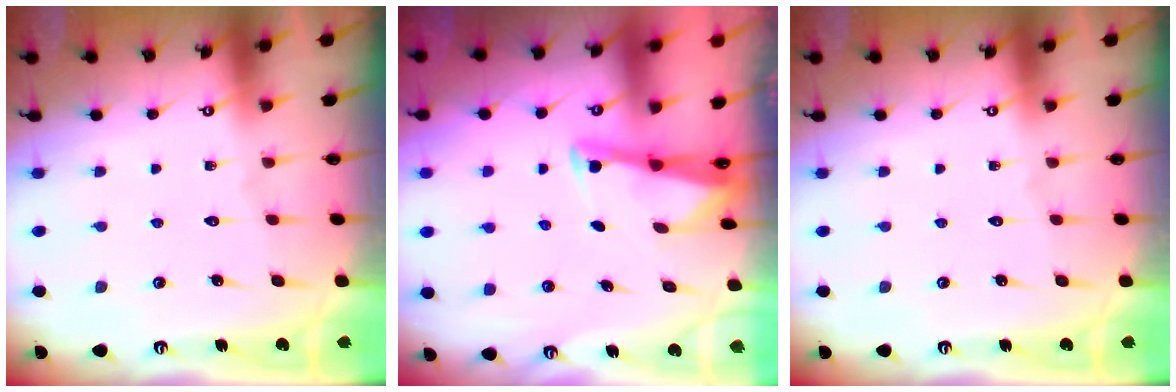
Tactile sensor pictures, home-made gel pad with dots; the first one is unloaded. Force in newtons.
{"total": 2.5, "press": 2.5, "slide": 0.1}
{"total": 0.0}